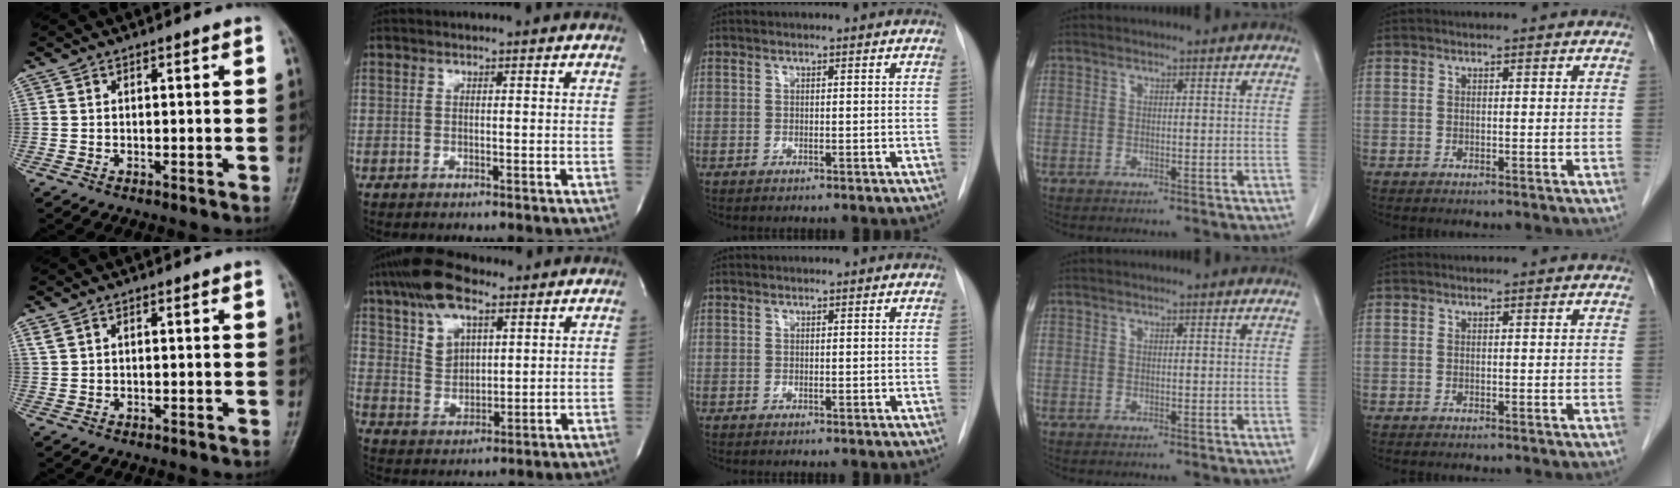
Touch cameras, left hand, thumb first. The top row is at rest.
{"thumb": {"total": 1.4, "force": [0.6, 0.7, 1.1], "torque": [-0.030, 0.015, 0.020]}, "index": {"total": 10.5, "force": [6.6, 4.5, 6.8], "torque": [-0.134, 0.018, 0.126]}}